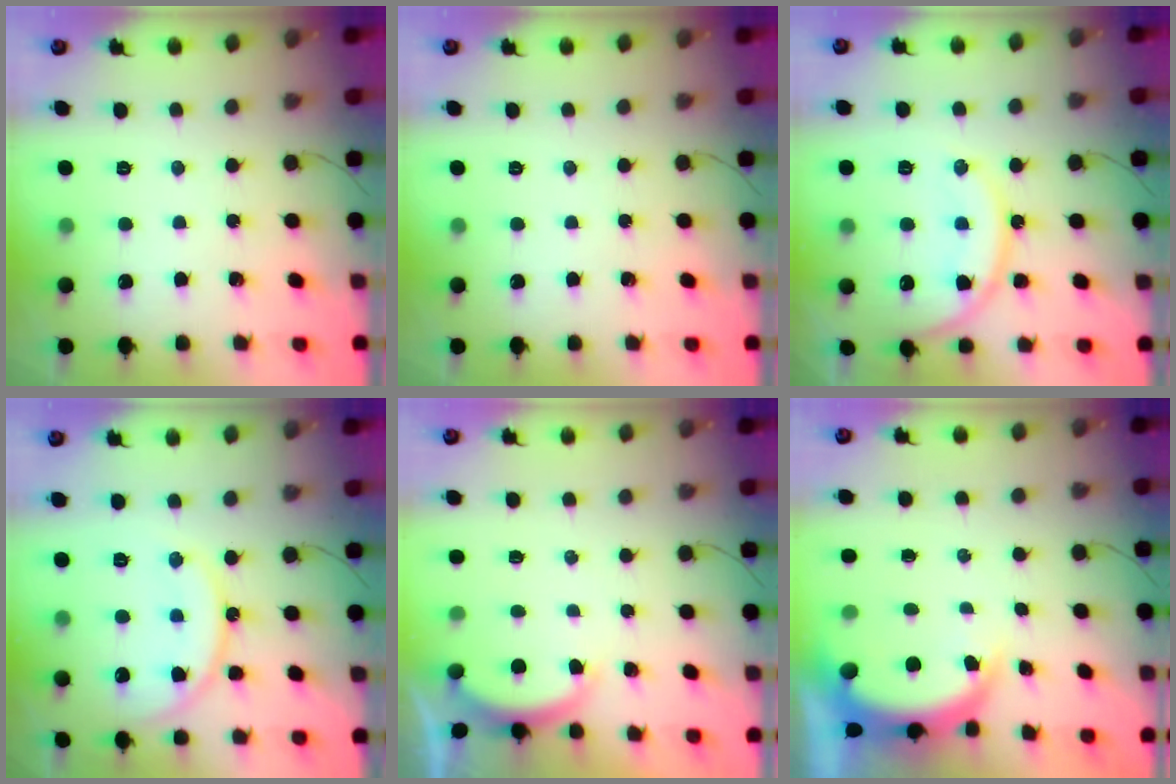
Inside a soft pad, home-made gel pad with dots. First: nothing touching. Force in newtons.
{"total": 0.0}
{"total": 14.3, "press": 14.2, "slide": 1.6}
{"total": 13.5, "press": 13.5, "slide": 0.9}
{"total": 1.3, "press": 1.2, "slide": 0.5}
{"total": 4.4, "press": 4.4, "slide": 0.3}